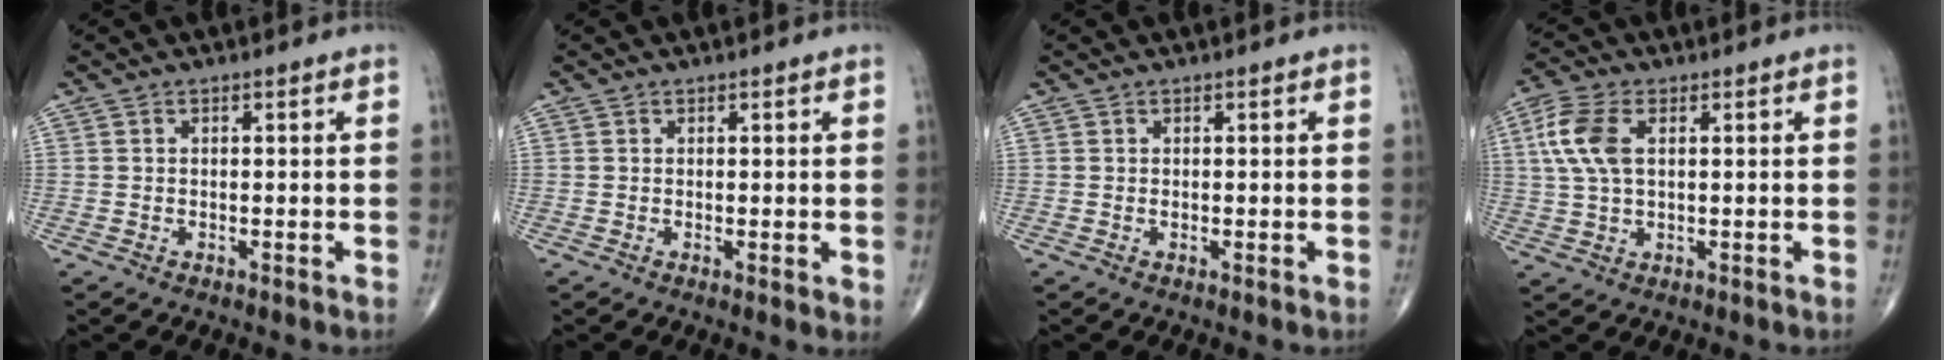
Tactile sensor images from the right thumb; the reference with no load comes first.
{"total": 1.5, "force": [0.1, 0.5, 1.4], "torque": [-0.024, -0.008, -0.002]}
{"total": 0.7, "force": [-0.1, 0.3, 0.6], "torque": [-0.013, -0.002, -0.001]}
{"total": 8.4, "force": [2.1, 4.5, 6.8], "torque": [-0.162, 0.011, 0.039]}